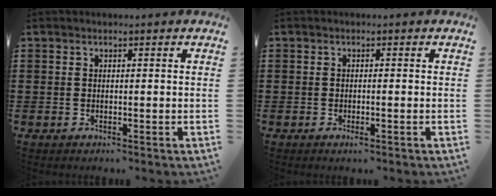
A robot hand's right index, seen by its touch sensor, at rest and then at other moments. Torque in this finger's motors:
{"motor_torque": [0.50, -0.05, -0.06, 0.00]}